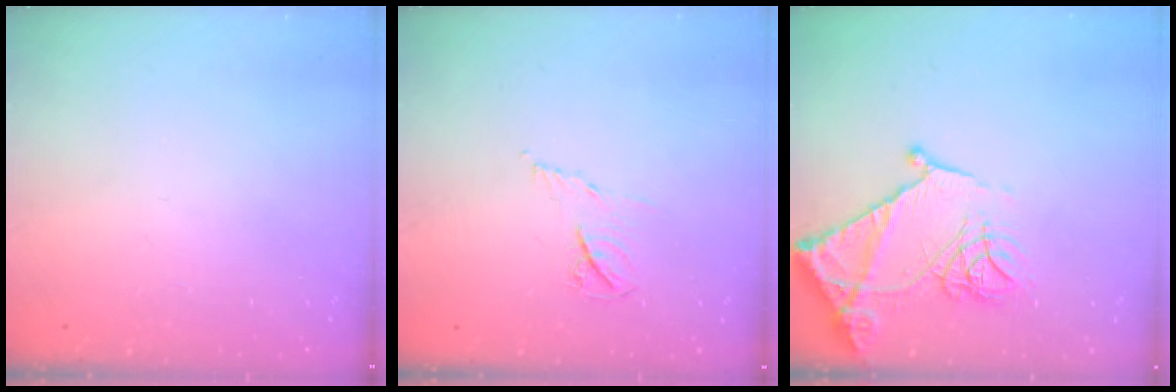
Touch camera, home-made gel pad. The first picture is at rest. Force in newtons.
{"total": 4.4, "press": 4.3, "slide": 0.6}
{"total": 17.4, "press": 17.4, "slide": 1.3}